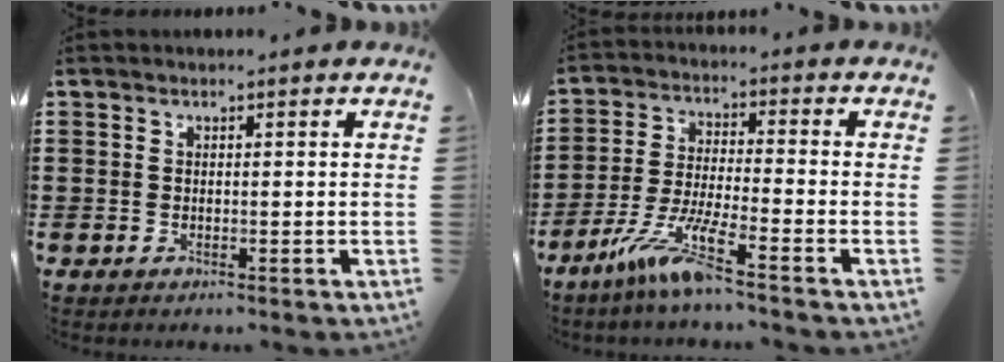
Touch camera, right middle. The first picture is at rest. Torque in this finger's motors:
{"motor_torque": [2.14, 0.00, 0.48, 0.08]}